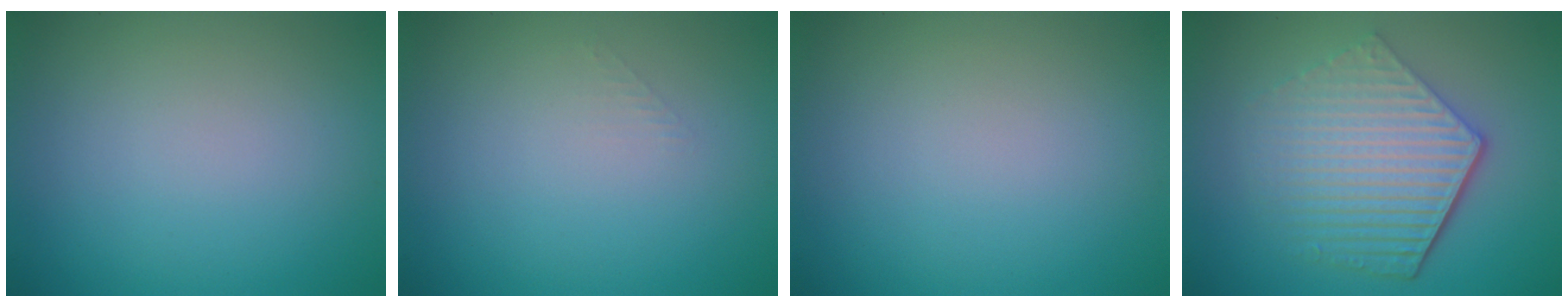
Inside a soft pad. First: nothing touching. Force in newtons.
{"total": 0.6, "press": 0.6, "slide": 0.0}
{"total": 0.0}
{"total": 6.1, "press": 4.4, "slide": 4.3}